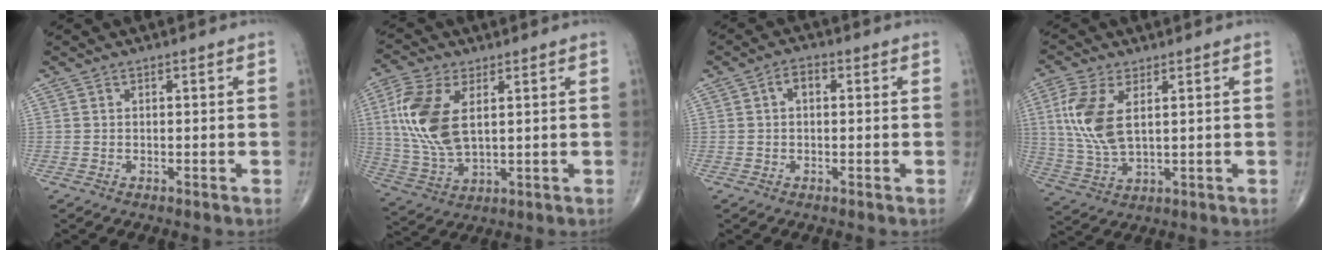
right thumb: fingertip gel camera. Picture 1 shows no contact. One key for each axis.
{"total": 13.9, "fx": 3.1, "fy": 7.3, "fz": 11.3, "tx": -0.253, "ty": -0.008, "tz": 0.068}
{"total": 3.0, "fx": 0.5, "fy": 1.8, "fz": 2.4, "tx": -0.037, "ty": 0.012, "tz": 0.005}
{"total": 10.6, "fx": 2.6, "fy": 5.0, "fz": 8.9, "tx": -0.204, "ty": -0.007, "tz": 0.059}